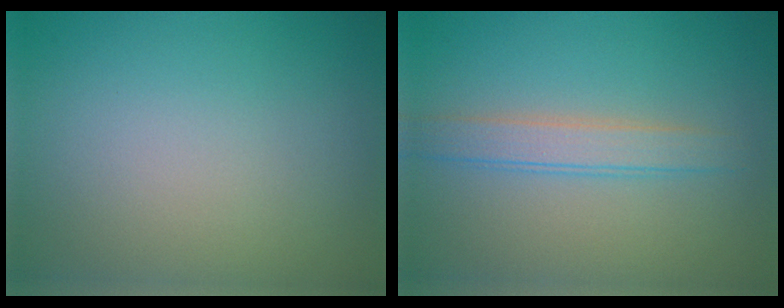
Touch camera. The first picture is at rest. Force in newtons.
{"total": 2.5, "press": 2.5, "slide": 0.2}